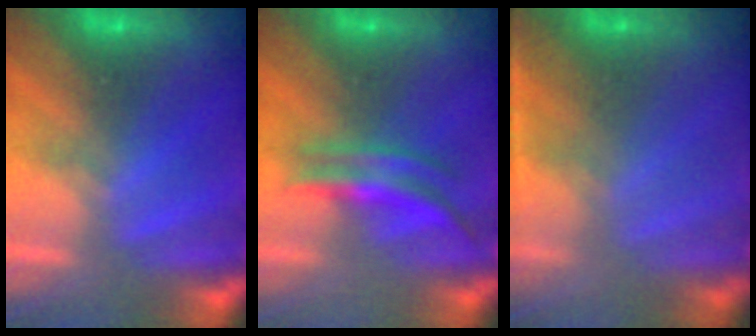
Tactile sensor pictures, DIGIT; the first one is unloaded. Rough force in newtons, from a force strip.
{"total": 4.0}
{"total": 1.7}